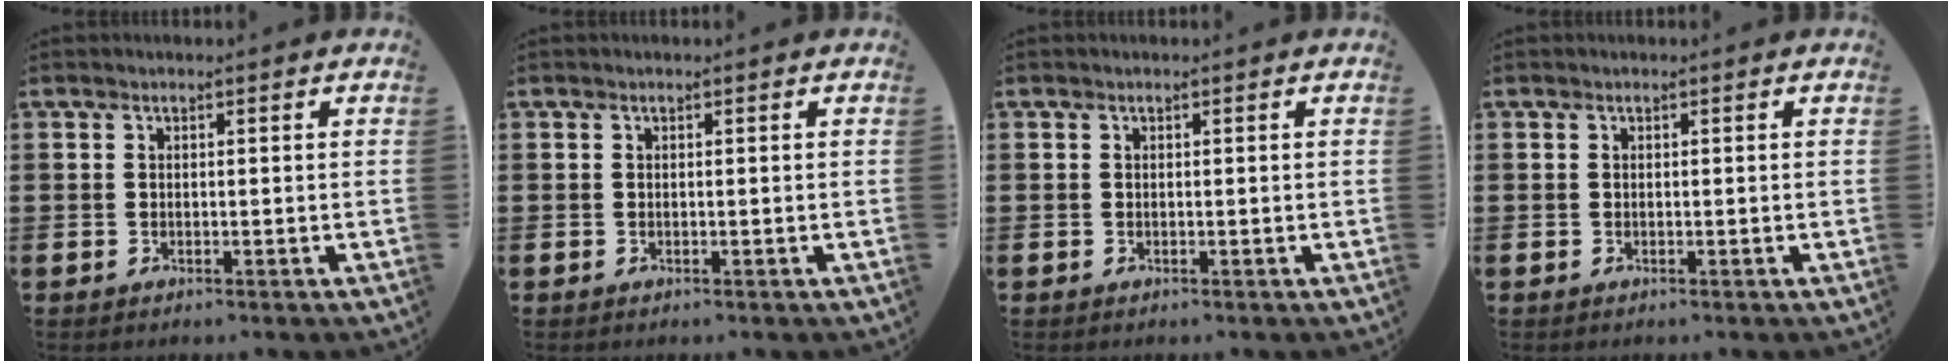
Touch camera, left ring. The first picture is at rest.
{"total": 0.0}
{"total": 0.0}
{"total": 0.0}